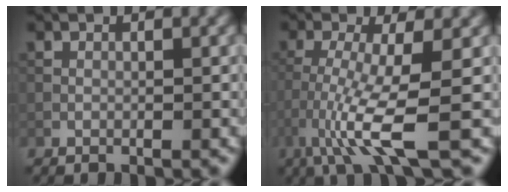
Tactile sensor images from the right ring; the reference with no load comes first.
{"total": 5.9, "force": [-2.5, 0.5, 5.4], "torque": [-0.118, -0.007, -0.053]}